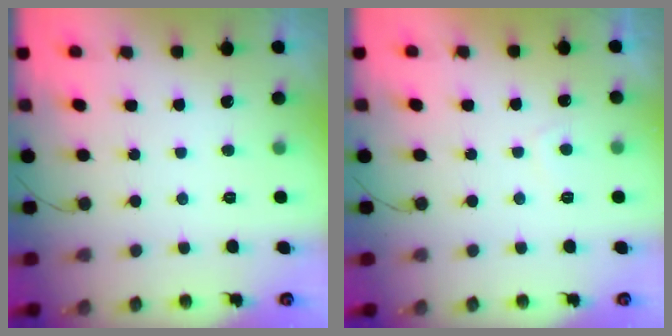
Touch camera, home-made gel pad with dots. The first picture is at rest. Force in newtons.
{"total": 0.8, "press": 0.6, "slide": 0.5}